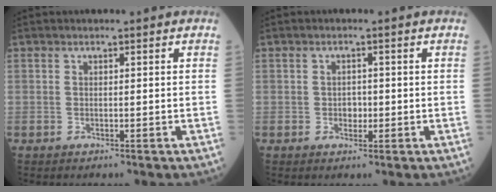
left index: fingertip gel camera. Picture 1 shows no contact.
{"total": 1.8, "force": [-0.8, 1.3, 0.9], "torque": [-0.013, -0.002, -0.012]}